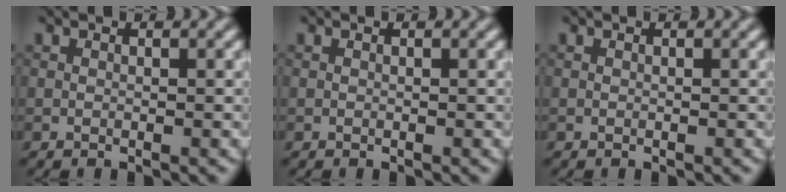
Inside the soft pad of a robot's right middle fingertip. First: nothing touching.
{"total": 0.0}
{"total": 0.0}